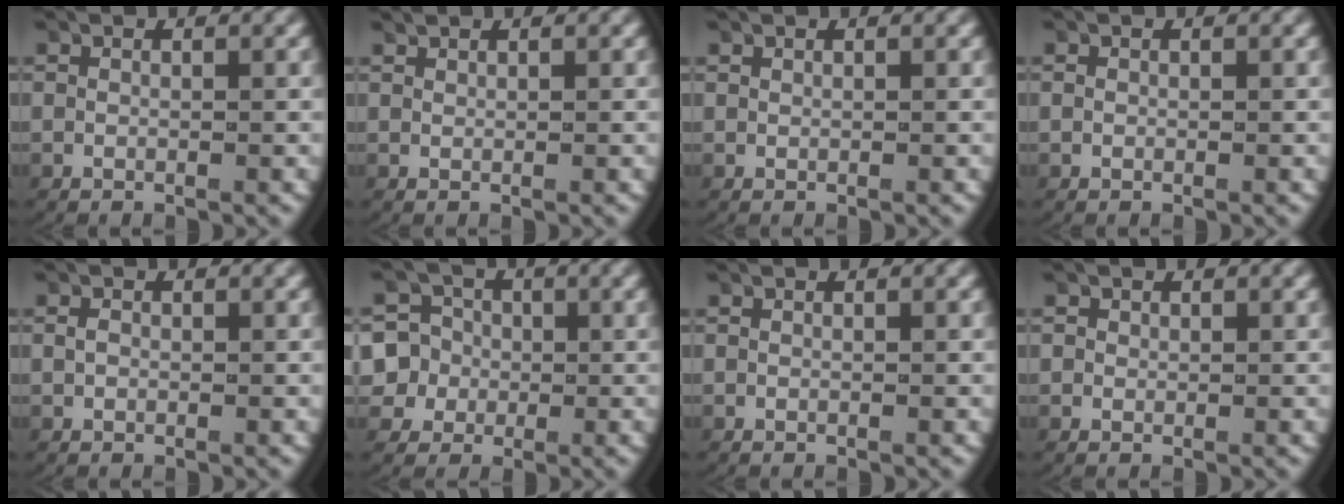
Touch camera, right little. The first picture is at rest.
{"total": 0.6, "force": [0.6, -0.1, 0.0], "torque": [-0.001, 0.002, 0.013]}
{"total": 0.0}
{"total": 0.0}
{"total": 0.6, "force": [-0.1, 0.5, 0.4], "torque": [-0.015, -0.001, 0.000]}
{"total": 9.6, "force": [-1.2, 9.1, 2.7], "torque": [-0.092, -0.032, -0.025]}
{"total": 0.0}
{"total": 0.6, "force": [0.2, 0.6, 0.1], "torque": [-0.006, -0.005, 0.008]}